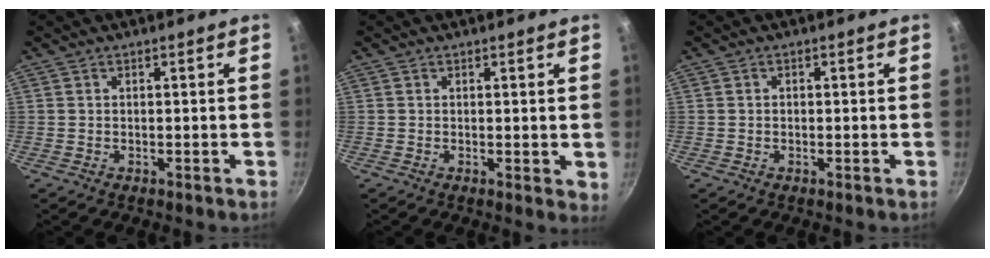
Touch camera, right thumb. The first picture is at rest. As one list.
[{"total": 1.8, "force": [0.5, 1.0, 1.5], "torque": [-0.017, -0.003, 0.006]}, {"total": 0.8, "force": [0.0, 0.6, 0.5], "torque": [-0.007, 0.005, -0.001]}]